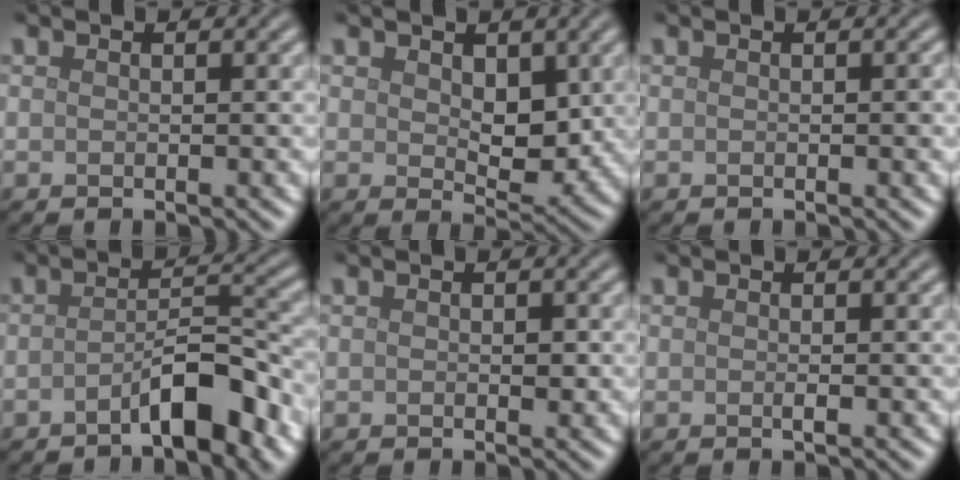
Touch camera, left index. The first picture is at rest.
{"total": 3.8, "force": [0.9, 2.4, 2.8], "torque": [-0.044, -0.011, 0.018]}
{"total": 0.5, "force": [-0.1, 0.1, 0.5], "torque": [-0.007, 0.001, 0.000]}
{"total": 4.7, "force": [-2.7, 1.0, 3.8], "torque": [-0.056, 0.015, -0.049]}
{"total": 0.8, "force": [0.0, 0.4, 0.7], "torque": [-0.008, -0.003, 0.000]}
{"total": 0.6, "force": [-0.1, 0.0, 0.5], "torque": [-0.013, -0.002, -0.001]}